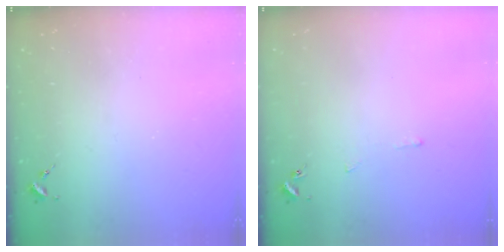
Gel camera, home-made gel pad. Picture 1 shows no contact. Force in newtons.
{"total": 2.5, "press": 2.5, "slide": 0.3}